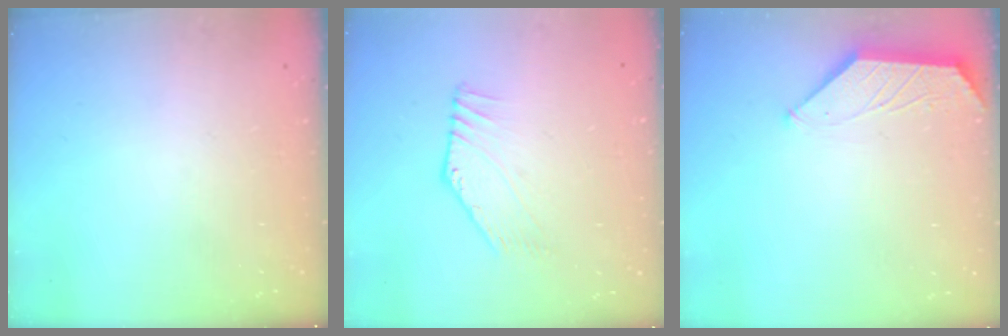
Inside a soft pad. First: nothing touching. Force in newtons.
{"total": 2.7, "press": 2.7, "slide": 0.0}
{"total": 0.9, "press": 0.9, "slide": 0.2}